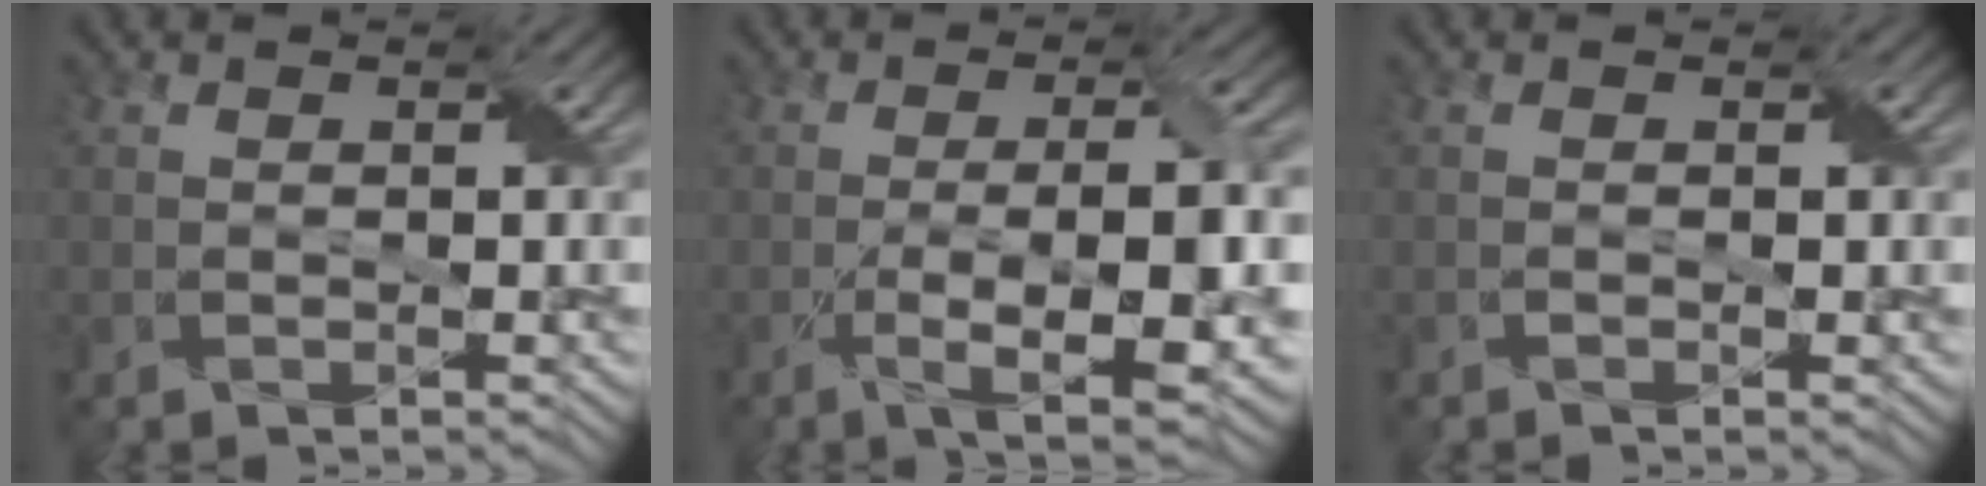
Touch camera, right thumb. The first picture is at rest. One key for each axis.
{"total": 9.4, "fx": -2.5, "fy": 2.1, "fz": 8.8, "tx": -0.146, "ty": 0.002, "tz": -0.034}
{"total": 0.7, "fx": -0.1, "fy": 0.1, "fz": 0.6, "tx": -0.010, "ty": -0.003, "tz": -0.003}